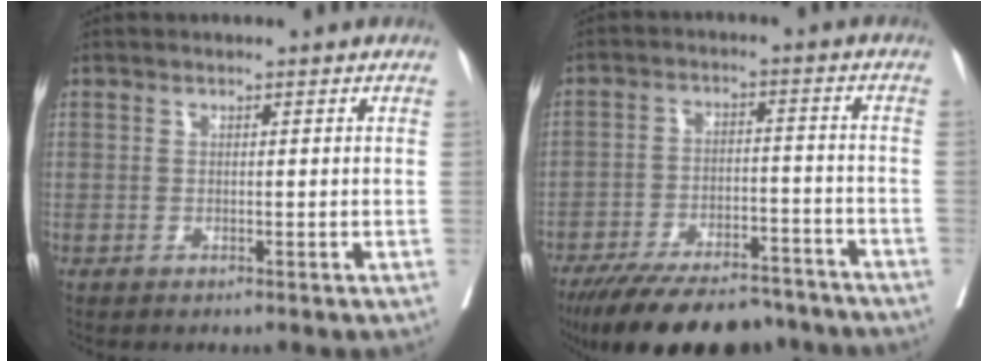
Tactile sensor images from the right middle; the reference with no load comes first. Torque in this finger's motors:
{"motor_torque": [1.03, -1.11, 0.55, 0.10]}